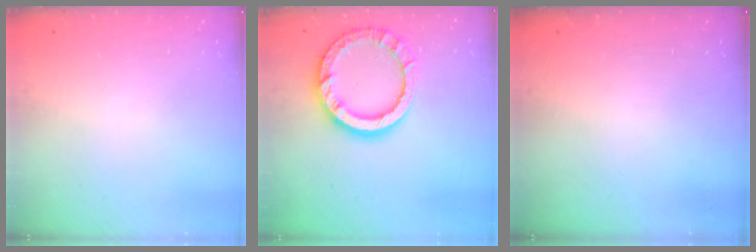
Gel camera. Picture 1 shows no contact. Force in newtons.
{"total": 13.5, "press": 13.5, "slide": 1.1}
{"total": 0.0}